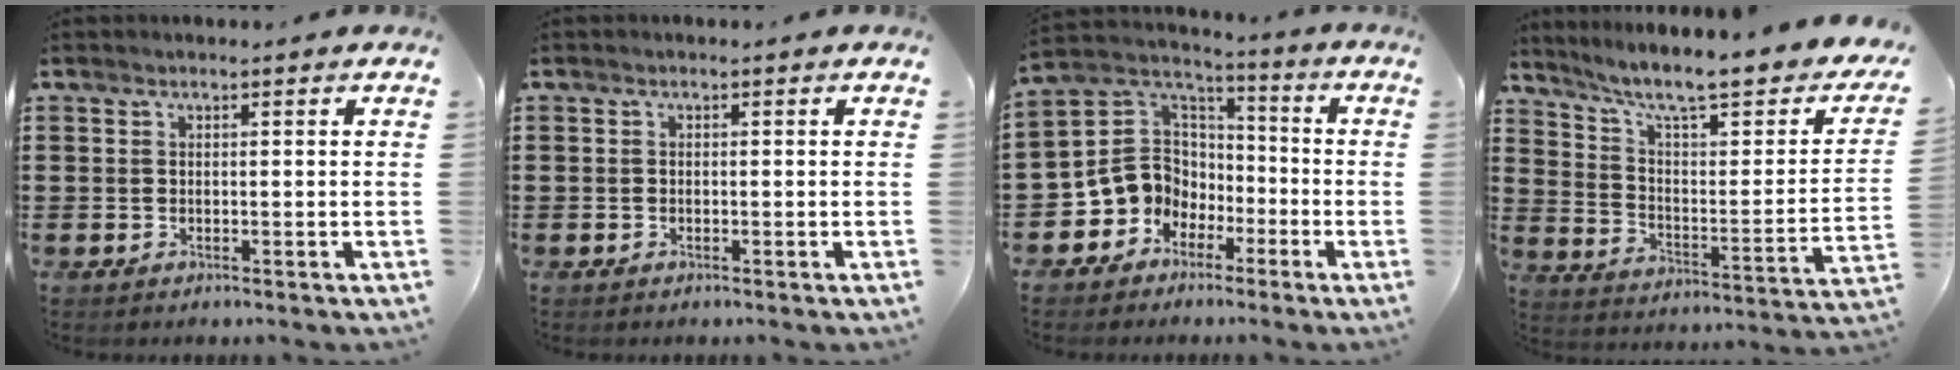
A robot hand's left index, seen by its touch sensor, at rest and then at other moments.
{"total": 0.5, "force": [-0.4, 0.3, 0.0], "torque": [-0.003, 0.000, -0.009]}
{"total": 8.9, "force": [-2.0, 8.4, 2.3], "torque": [-0.088, -0.003, -0.037]}
{"total": 8.7, "force": [6.6, 1.1, 5.6], "torque": [-0.118, -0.052, 0.104]}